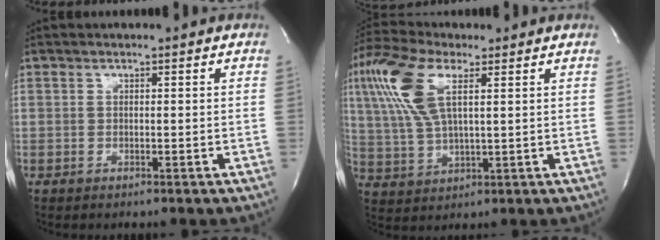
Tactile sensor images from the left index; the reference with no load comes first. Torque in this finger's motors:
{"motor_torque": [0.64, -0.13, 0.42, 0.12]}